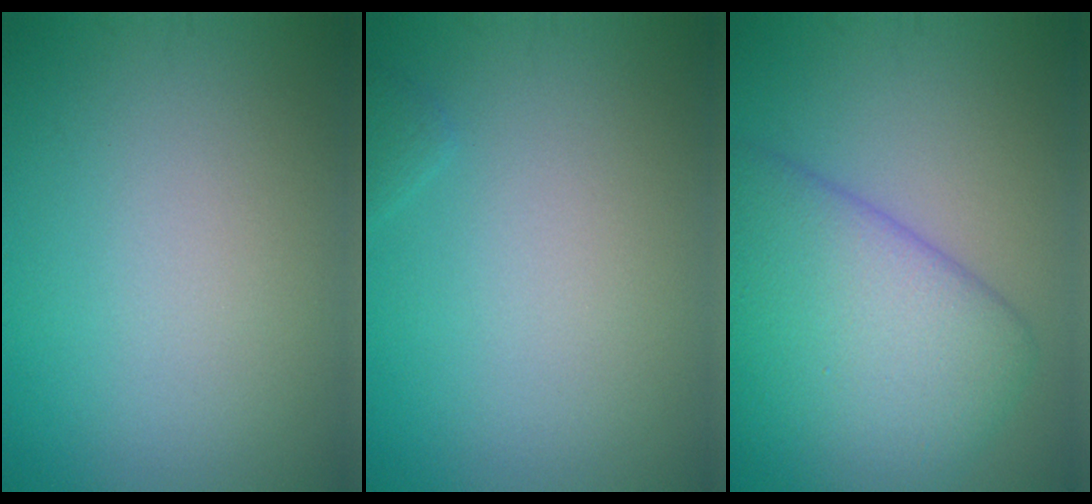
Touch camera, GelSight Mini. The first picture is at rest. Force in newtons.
{"total": 0.6, "press": 0.6, "slide": 0.1}
{"total": 8.6, "press": 8.6, "slide": 0.4}